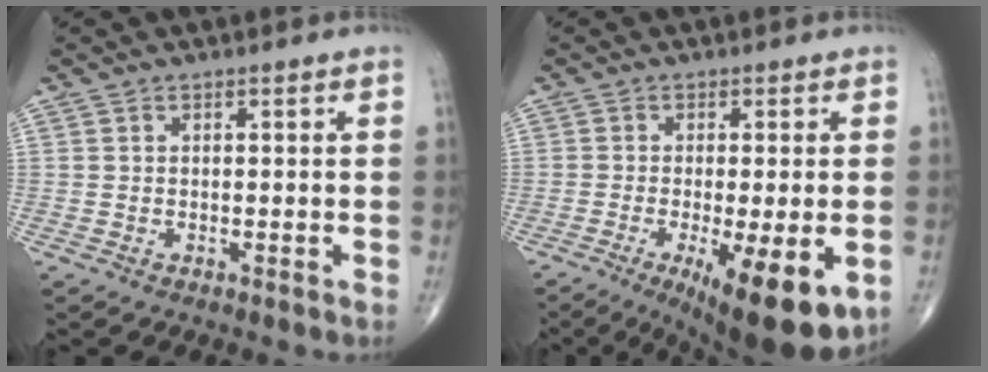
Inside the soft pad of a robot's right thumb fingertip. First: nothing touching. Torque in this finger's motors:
{"motor_torque": [0.16, 0.96, 0.21, -0.27, 0.12]}